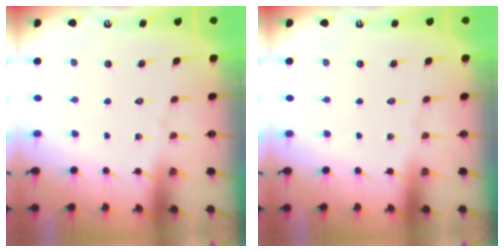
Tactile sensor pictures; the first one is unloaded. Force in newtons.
{"total": 0.0}